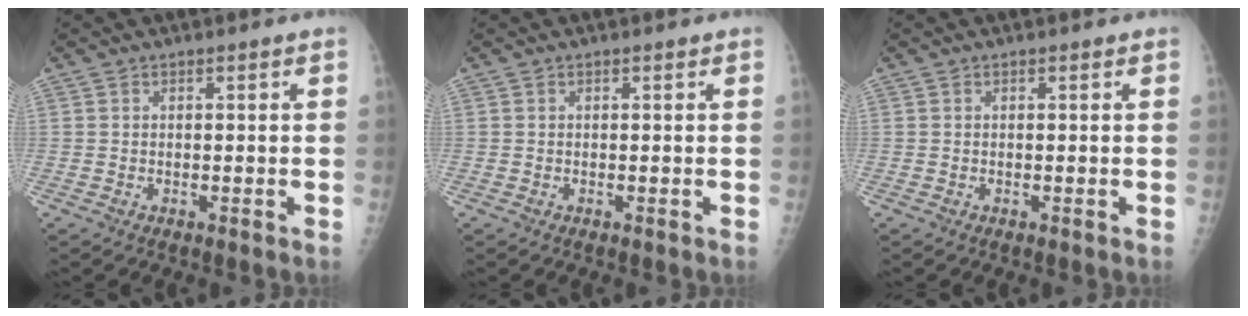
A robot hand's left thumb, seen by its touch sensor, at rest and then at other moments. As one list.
[{"total": 0.0}, {"total": 0.0}]